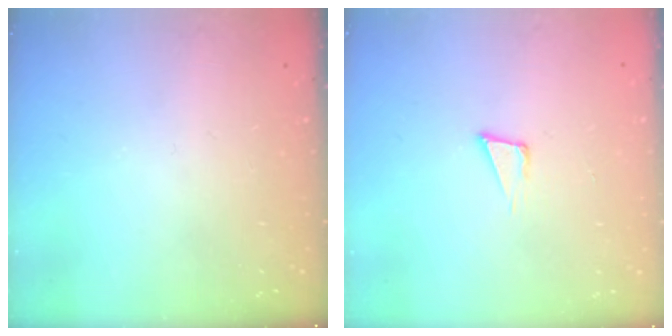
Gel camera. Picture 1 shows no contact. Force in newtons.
{"total": 3.9, "press": 2.7, "slide": 2.9}